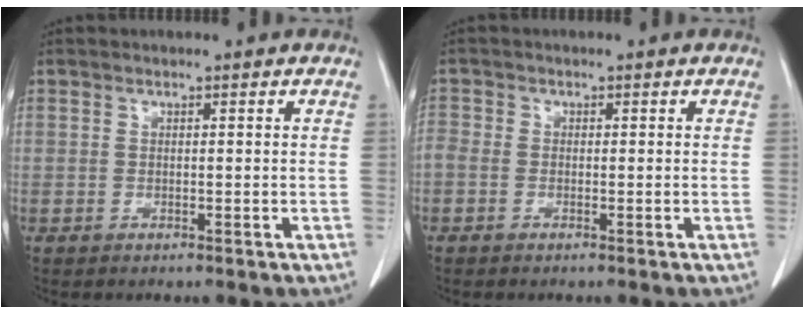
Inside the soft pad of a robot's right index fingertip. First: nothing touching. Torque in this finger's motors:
{"motor_torque": [0.97, -0.12, 0.42, 0.13]}